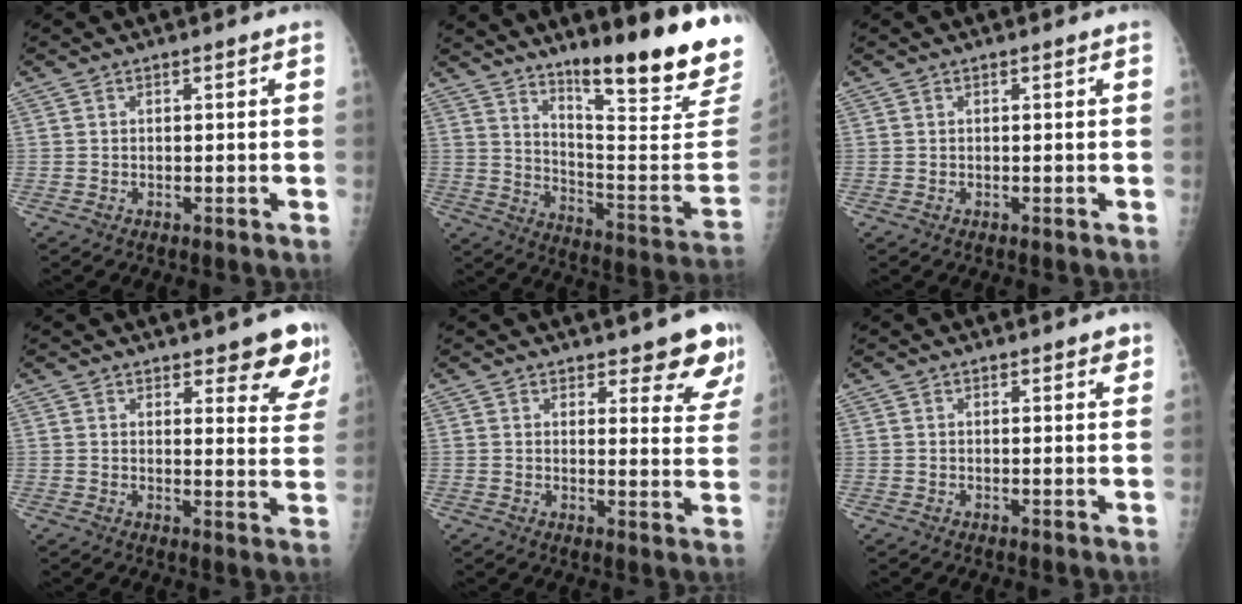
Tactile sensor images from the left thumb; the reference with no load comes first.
{"total": 25.1, "force": [16.6, 4.2, 18.3], "torque": [-0.238, -0.097, 0.244]}
{"total": 0.0}
{"total": 8.9, "force": [6.7, 3.1, 5.0], "torque": [-0.021, -0.043, 0.071]}
{"total": 8.7, "force": [7.1, 3.2, 4.0], "torque": [-0.009, -0.048, 0.068]}
{"total": 1.8, "force": [1.3, 0.9, 0.9], "torque": [0.005, -0.006, 0.012]}